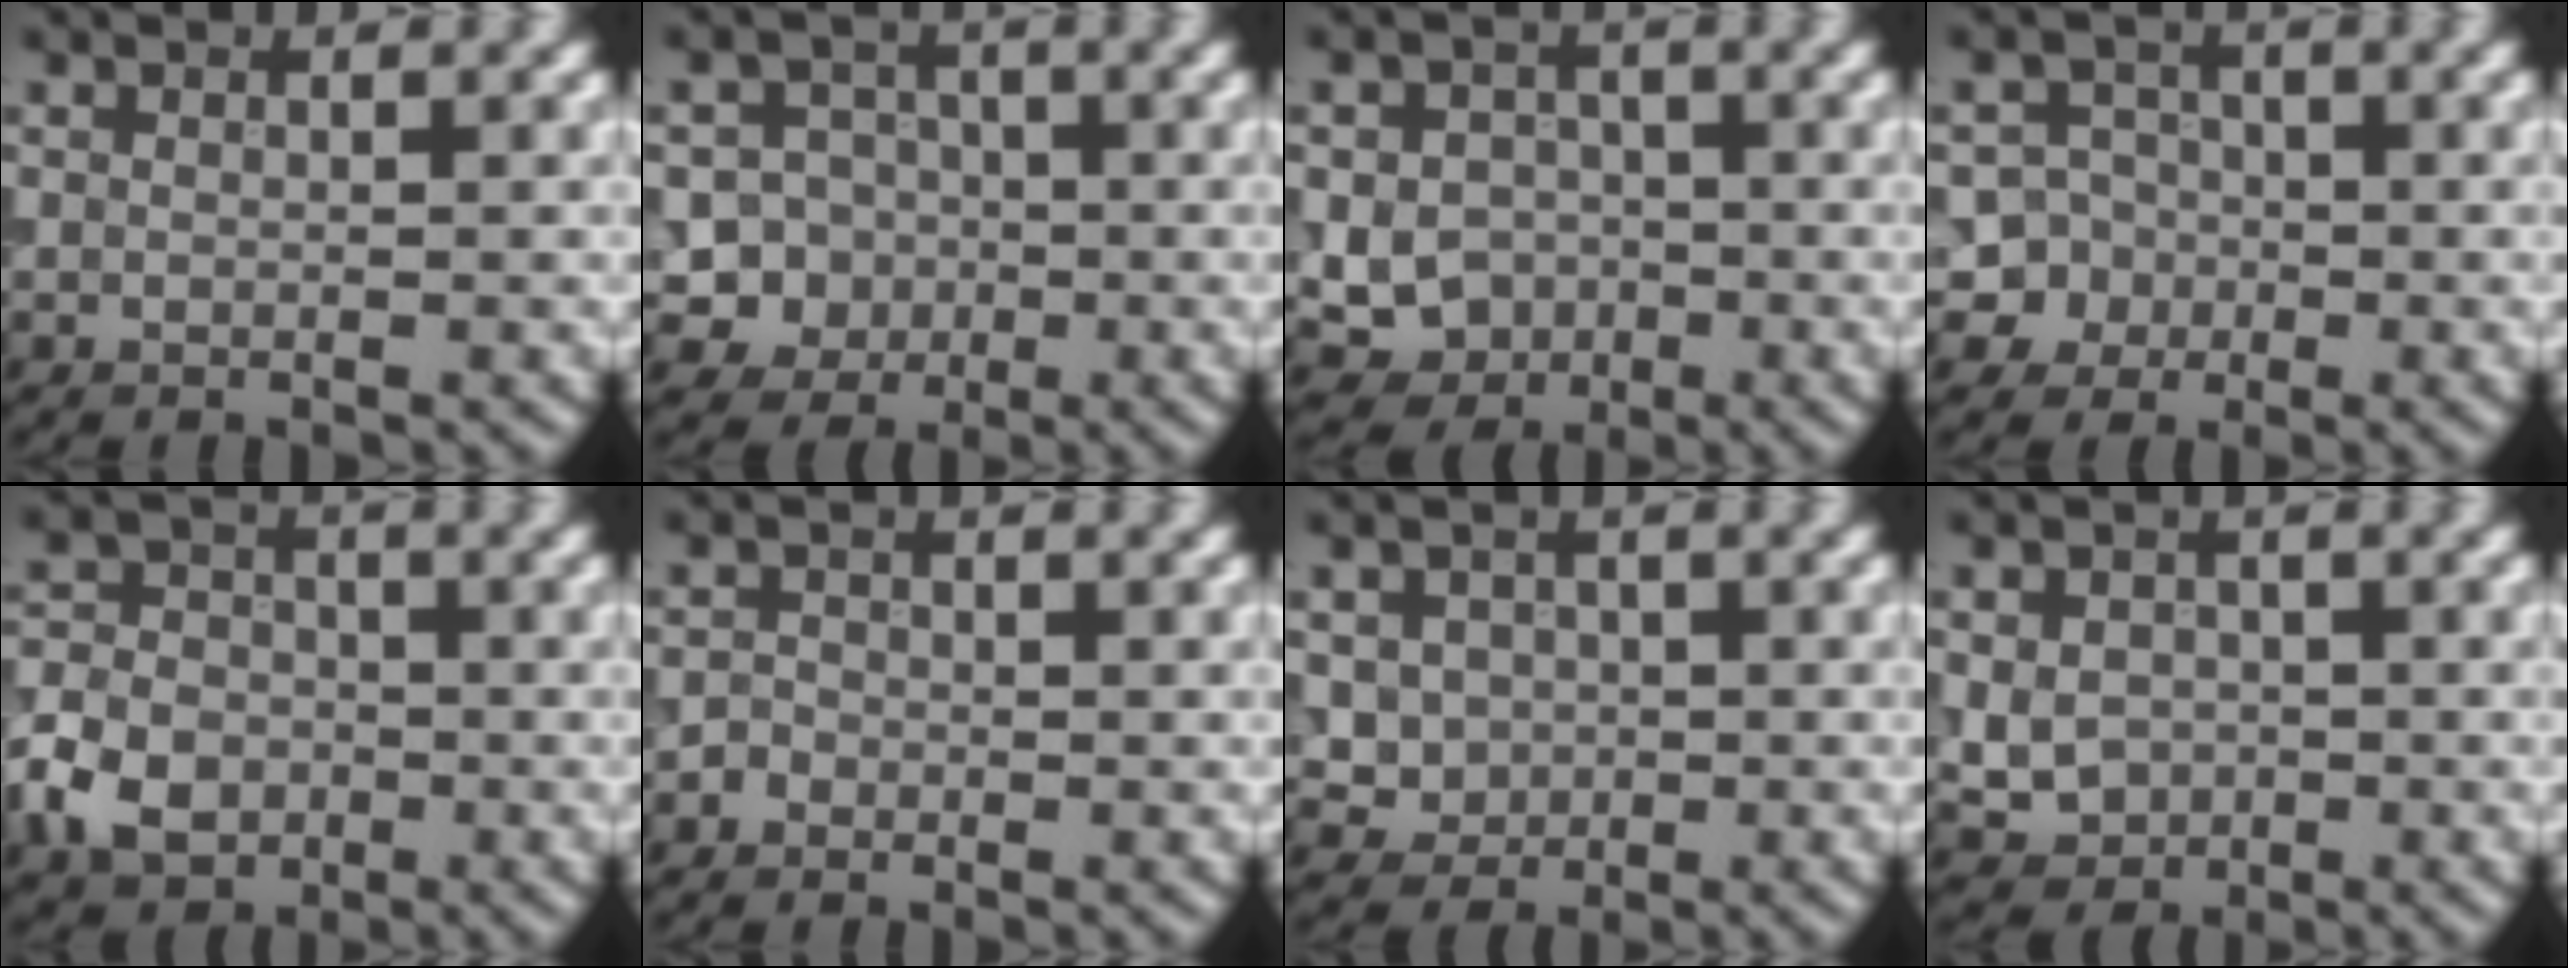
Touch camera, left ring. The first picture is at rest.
{"total": 6.3, "force": [-1.5, 6.0, 1.3], "torque": [-0.002, 0.014, -0.051]}
{"total": 5.1, "force": [-1.1, 4.6, 2.0], "torque": [-0.009, -0.006, -0.039]}
{"total": 6.2, "force": [-1.8, 5.9, 0.8], "torque": [0.006, 0.012, -0.057]}
{"total": 5.7, "force": [-2.4, 4.3, 2.8], "torque": [-0.058, 0.001, -0.057]}
{"total": 0.9, "force": [-0.5, 0.7, 0.1], "torque": [0.004, 0.002, -0.012]}
{"total": 3.3, "force": [0.3, 3.1, 1.1], "torque": [-0.013, -0.005, 0.008]}
{"total": 3.5, "force": [-0.4, 3.1, 1.7], "torque": [-0.028, -0.003, -0.009]}